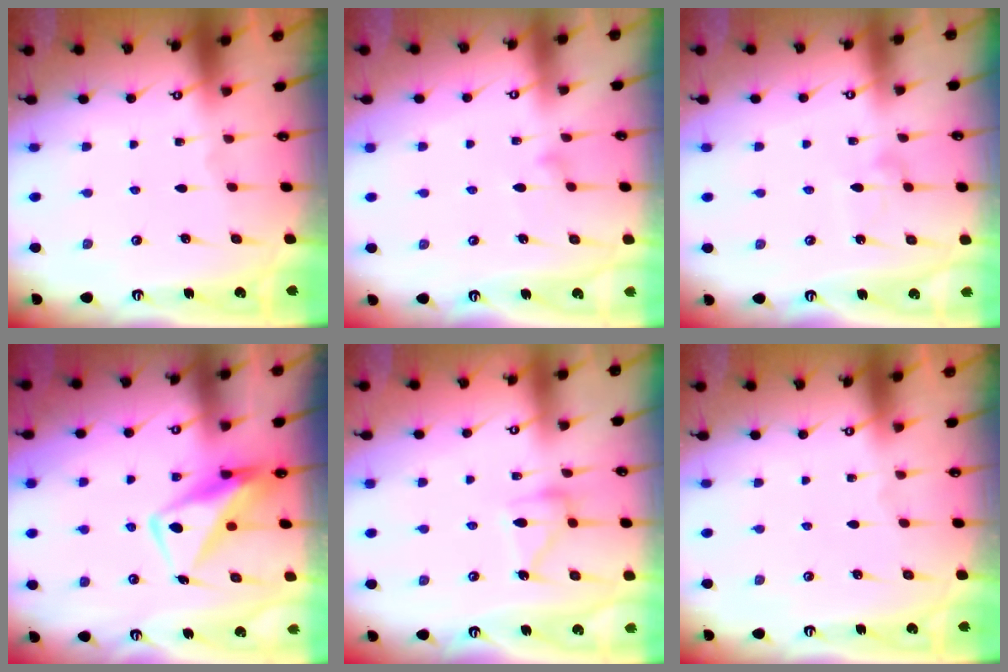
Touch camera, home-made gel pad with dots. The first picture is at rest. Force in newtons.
{"total": 7.9, "press": 7.9, "slide": 0.4}
{"total": 5.8, "press": 5.8, "slide": 0.4}
{"total": 10.4, "press": 10.4, "slide": 1.1}
{"total": 13.1, "press": 13.1, "slide": 0.7}
{"total": 0.0}